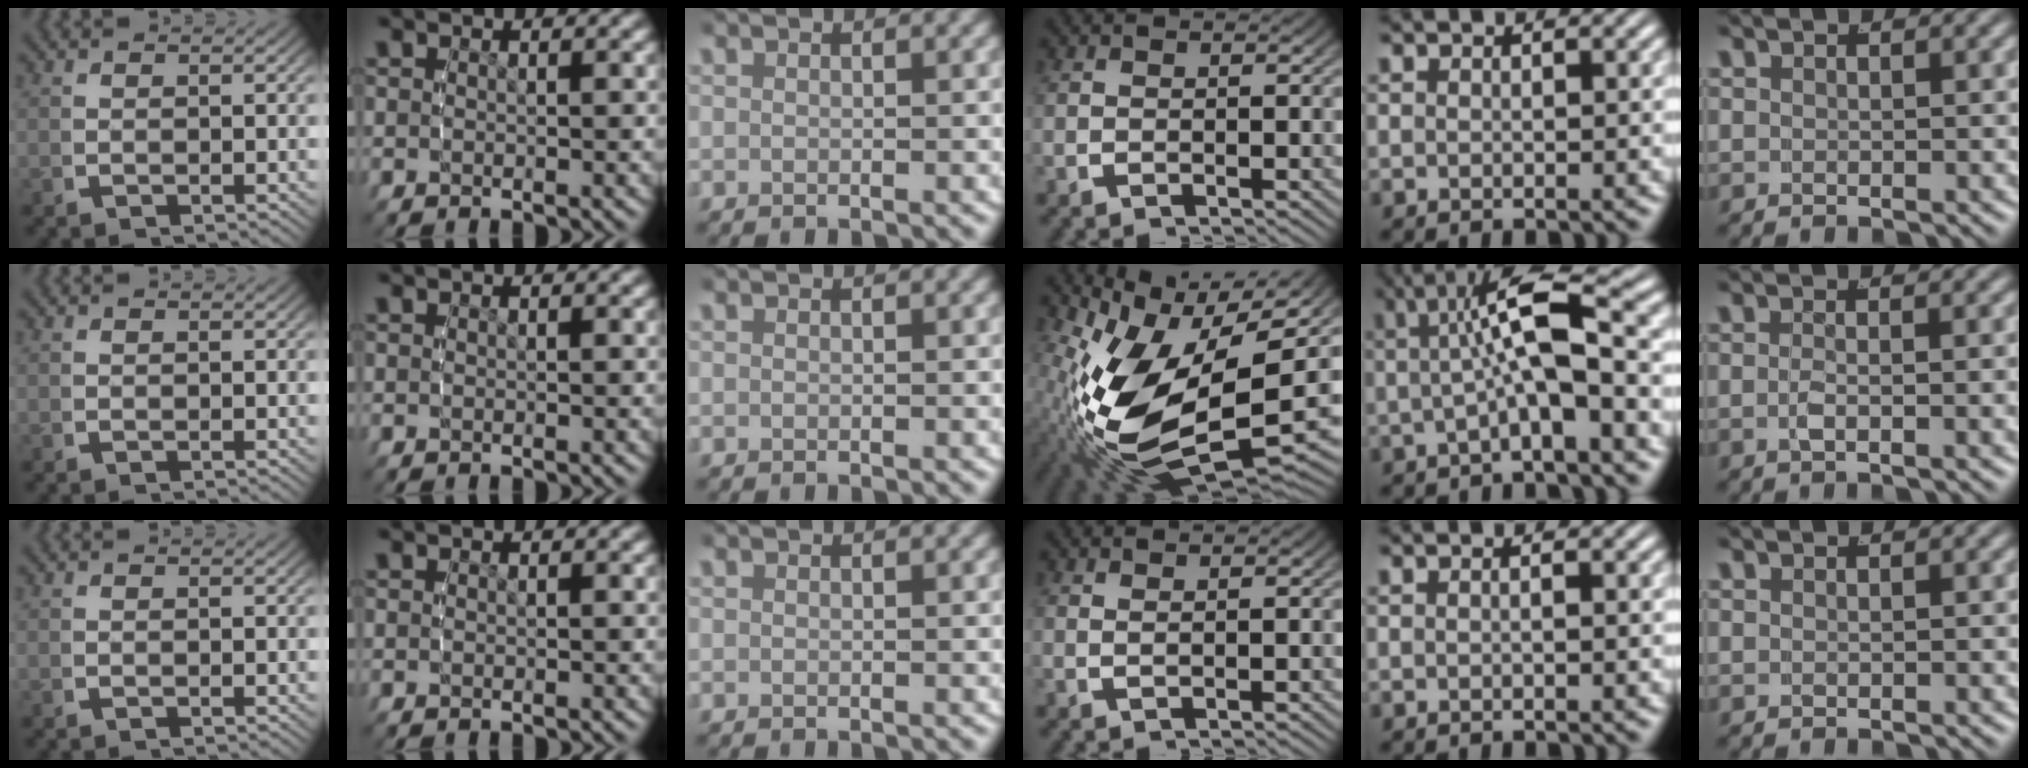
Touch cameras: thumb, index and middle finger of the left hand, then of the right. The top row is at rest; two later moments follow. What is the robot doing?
{"motion": "lift_and_place", "object": "button"}